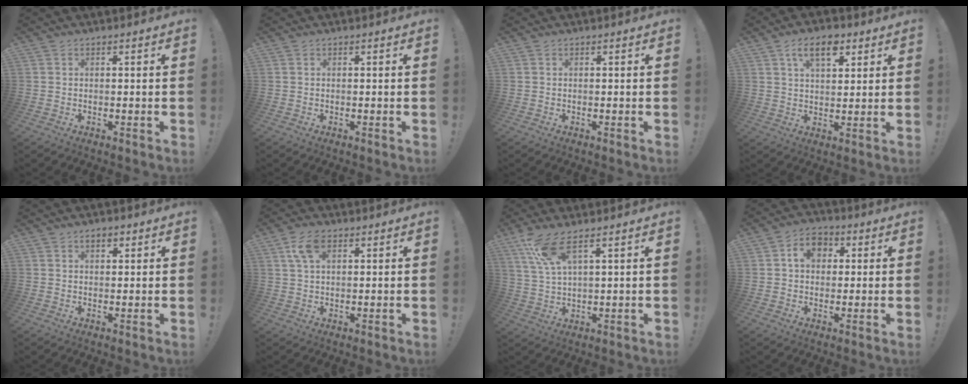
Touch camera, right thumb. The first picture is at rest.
{"total": 0.0}
{"total": 0.0}
{"total": 9.0, "force": [4.6, 4.8, 6.1], "torque": [-0.095, -0.005, 0.082]}
{"total": 2.3, "force": [1.2, 1.3, 1.5], "torque": [-0.025, 0.001, 0.019]}
{"total": 6.8, "force": [2.9, 3.5, 5.1], "torque": [-0.086, 0.000, 0.054]}
{"total": 8.5, "force": [5.4, 1.7, 6.3], "torque": [-0.132, -0.016, 0.100]}
{"total": 7.6, "force": [1.8, 6.0, 4.2], "torque": [-0.059, 0.007, 0.030]}